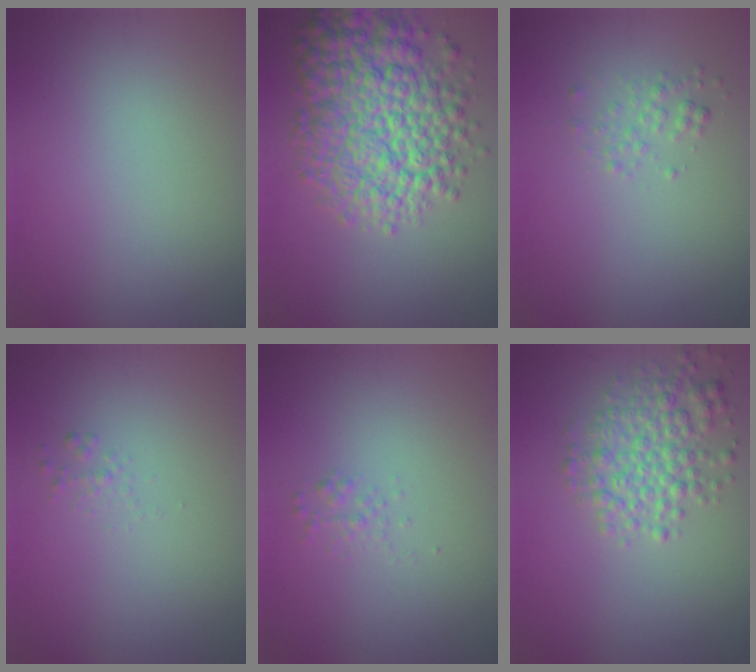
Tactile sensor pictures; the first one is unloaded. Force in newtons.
{"total": 9.9, "press": 9.9, "slide": 0.3}
{"total": 1.2, "press": 1.2, "slide": 0.1}
{"total": 0.6, "press": 0.6, "slide": 0.0}
{"total": 0.9, "press": 0.9, "slide": 0.1}
{"total": 4.2, "press": 4.2, "slide": 0.1}